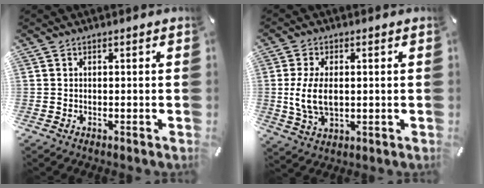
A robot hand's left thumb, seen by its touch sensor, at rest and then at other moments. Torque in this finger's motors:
{"motor_torque": [1.27, 1.98, 0.45, -0.26, 0.41]}